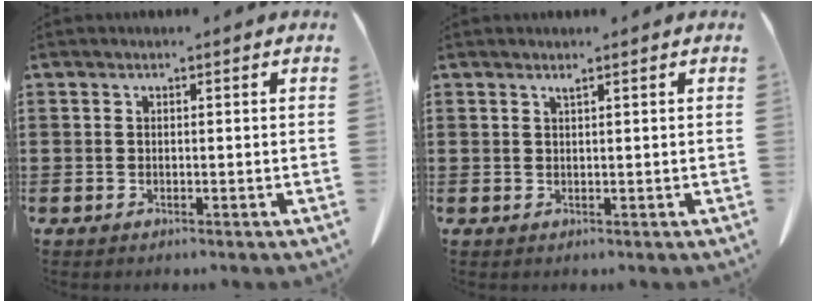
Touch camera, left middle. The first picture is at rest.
{"total": 0.8, "force": [0.5, -0.1, 0.5], "torque": [-0.010, -0.005, 0.012]}